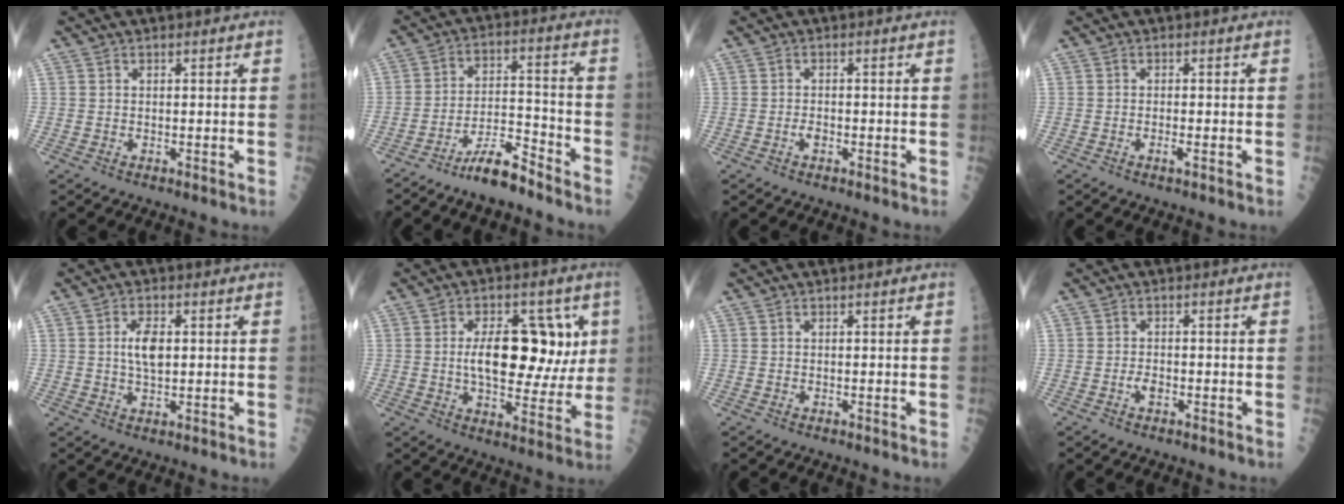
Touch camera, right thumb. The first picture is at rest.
{"total": 9.0, "force": [-7.2, 1.5, 5.1], "torque": [-0.098, 0.059, -0.129]}
{"total": 0.9, "force": [-0.4, 0.5, 0.6], "torque": [-0.006, 0.002, -0.006]}
{"total": 1.2, "force": [-0.5, -0.1, 1.1], "torque": [-0.024, -0.003, -0.010]}
{"total": 5.1, "force": [0.7, 2.5, 4.4], "torque": [-0.075, -0.001, 0.013]}
{"total": 15.4, "force": [2.4, 8.3, 12.7], "torque": [-0.141, 0.001, 0.040]}
{"total": 0.0}
{"total": 1.7, "force": [-0.6, 0.9, 1.3], "torque": [-0.016, 0.004, -0.011]}